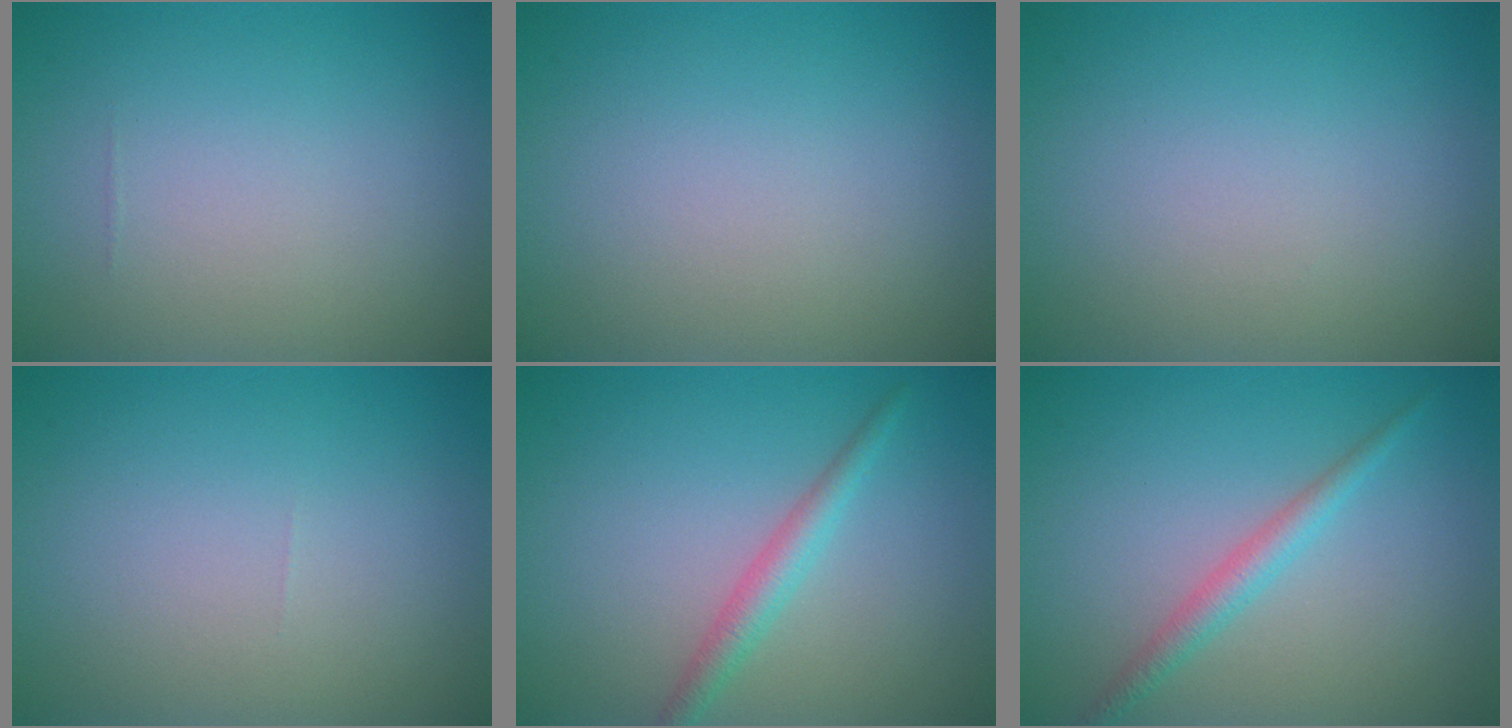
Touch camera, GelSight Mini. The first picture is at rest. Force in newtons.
{"total": 0.0}
{"total": 0.0}
{"total": 0.0}
{"total": 2.2, "press": 2.2, "slide": 0.0}
{"total": 2.0, "press": 2.0, "slide": 0.1}